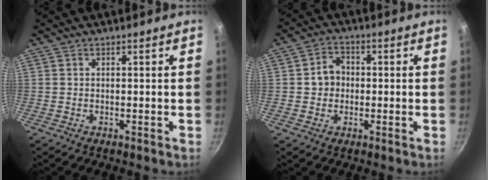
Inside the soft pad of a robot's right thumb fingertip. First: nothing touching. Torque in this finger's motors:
{"motor_torque": [0.09, 0.10, 0.03, -0.03, 0.00]}